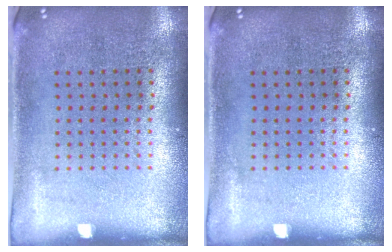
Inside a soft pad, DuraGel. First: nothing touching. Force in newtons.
{"total": 0.0}